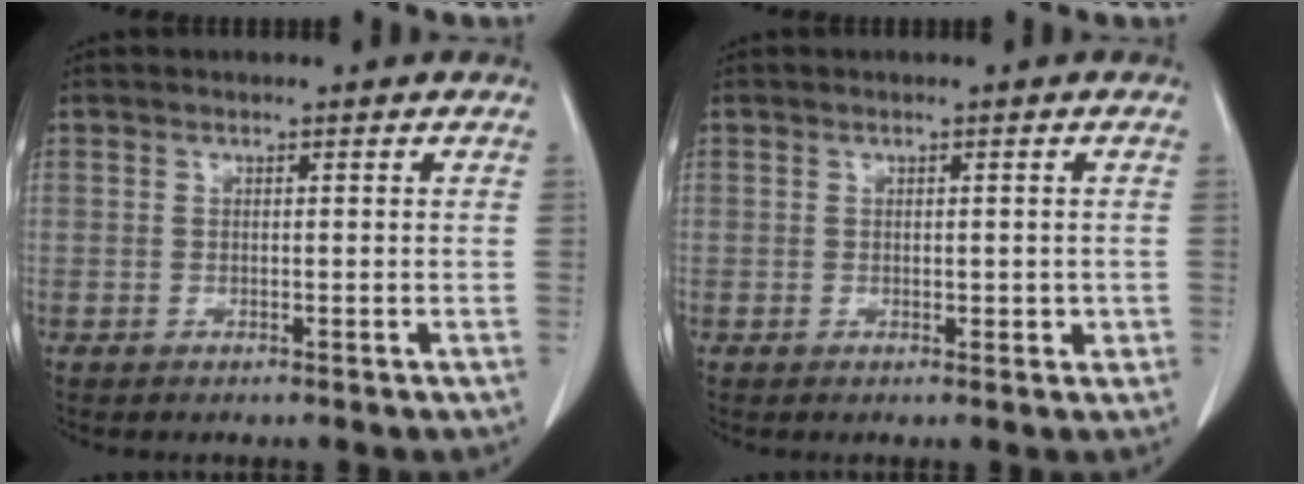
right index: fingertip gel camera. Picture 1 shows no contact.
{"total": 1.7, "force": [-0.3, 1.1, 1.3], "torque": [-0.012, 0.001, -0.001]}